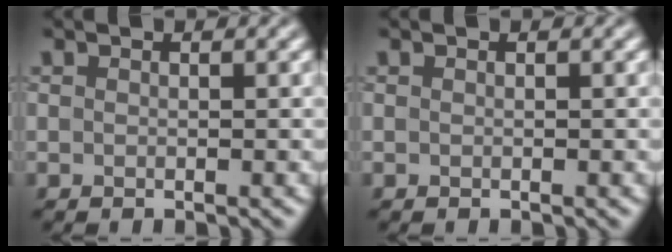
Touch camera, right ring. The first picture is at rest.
{"total": 0.0}